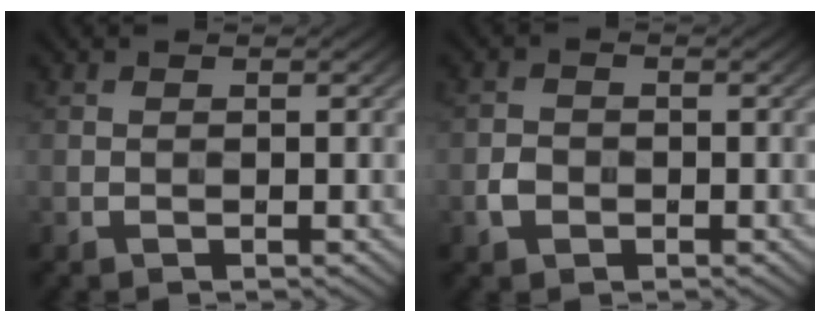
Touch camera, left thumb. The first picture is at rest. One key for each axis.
{"total": 2.0, "fx": -0.8, "fy": 1.6, "fz": 0.8, "tx": -0.017, "ty": -0.001, "tz": -0.021}